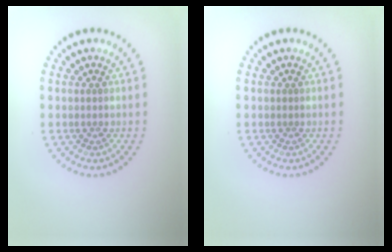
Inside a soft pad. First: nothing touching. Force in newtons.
{"total": 0.0}